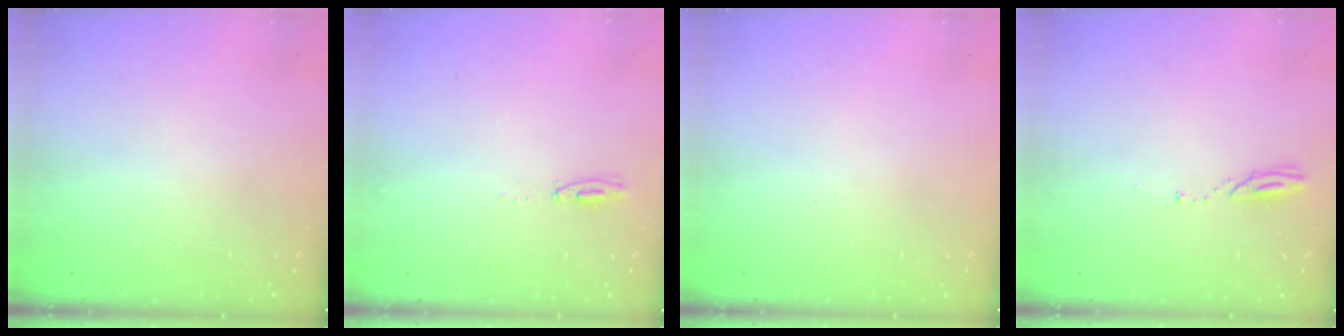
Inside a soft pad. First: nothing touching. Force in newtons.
{"total": 16.2, "press": 5.8, "slide": 15.1}
{"total": 0.0}
{"total": 3.4, "press": 3.4, "slide": 0.3}